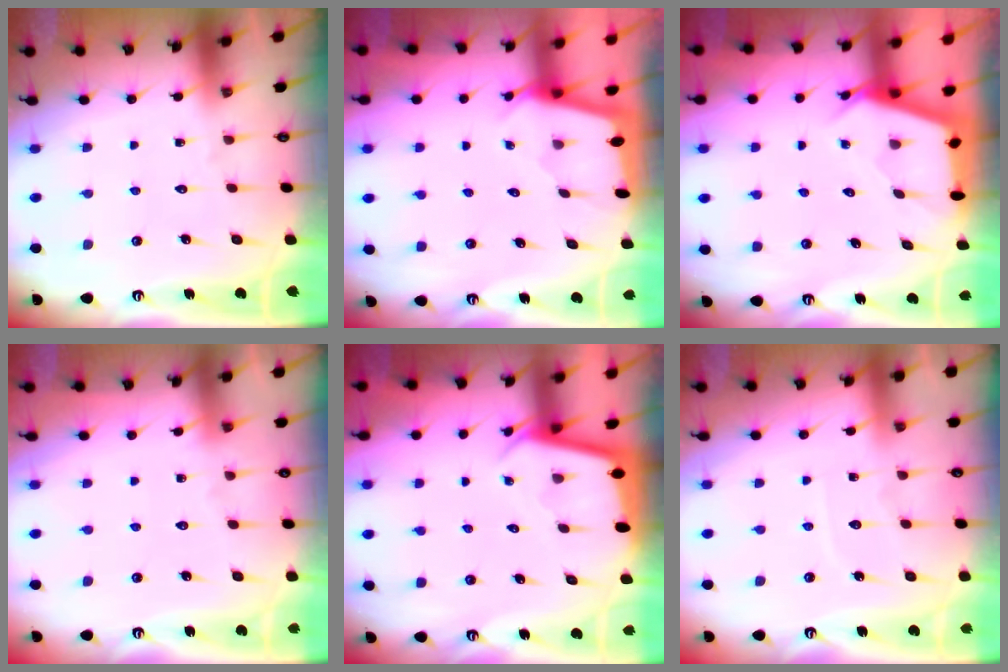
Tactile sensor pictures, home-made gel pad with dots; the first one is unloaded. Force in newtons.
{"total": 1.8, "press": 1.8, "slide": 0.1}
{"total": 2.8, "press": 2.8, "slide": 0.3}
{"total": 2.8, "press": 2.7, "slide": 0.5}
{"total": 2.5, "press": 2.5, "slide": 0.1}
{"total": 4.5, "press": 4.5, "slide": 0.3}